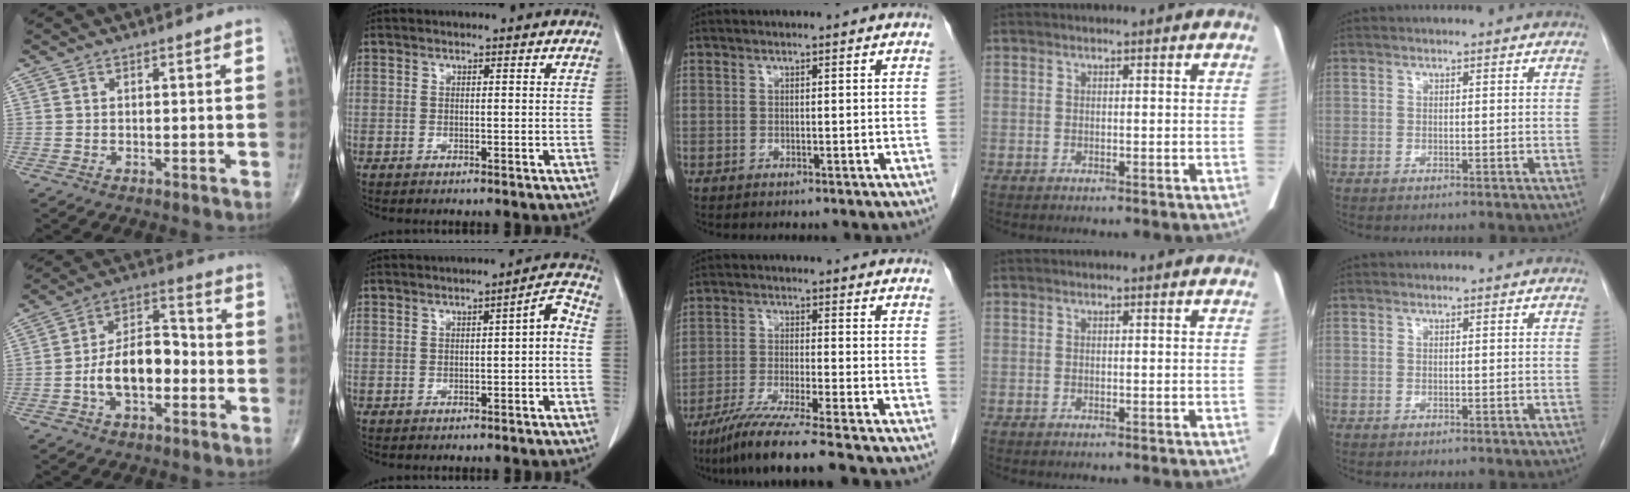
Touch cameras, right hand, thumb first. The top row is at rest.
{"thumb": {"total": 12.0, "force": [-2.8, 6.7, 9.5], "torque": [-0.148, 0.041, -0.057]}, "index": {"total": 3.2, "force": [-0.6, 0.6, 3.1], "torque": [-0.041, 0.016, -0.008]}, "middle": {"total": 10.3, "force": [-8.3, -1.4, 5.9], "torque": [-0.089, -0.036, -0.141]}}